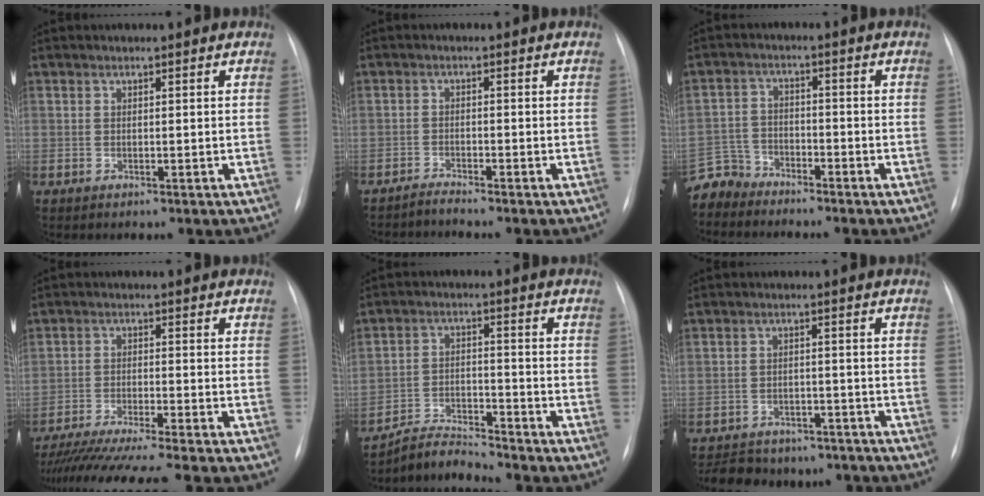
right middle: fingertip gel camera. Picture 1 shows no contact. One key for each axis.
{"total": 1.7, "fx": -1.6, "fy": -0.5, "fz": -0.2, "tx": 0.005, "ty": -0.008, "tz": -0.032}
{"total": 5.5, "fx": -5.2, "fy": 1.7, "fz": -0.8, "tx": 0.017, "ty": 0.000, "tz": -0.107}
{"total": 16.0, "fx": -14.0, "fy": -1.2, "fz": 7.6, "tx": -0.112, "ty": -0.039, "tz": -0.220}
{"total": 6.0, "fx": -5.9, "fy": -0.6, "fz": -0.6, "tx": 0.001, "ty": -0.005, "tz": -0.105}
{"total": 12.8, "fx": -10.8, "fy": 6.1, "fz": 3.2, "tx": -0.059, "ty": 0.015, "tz": -0.130}